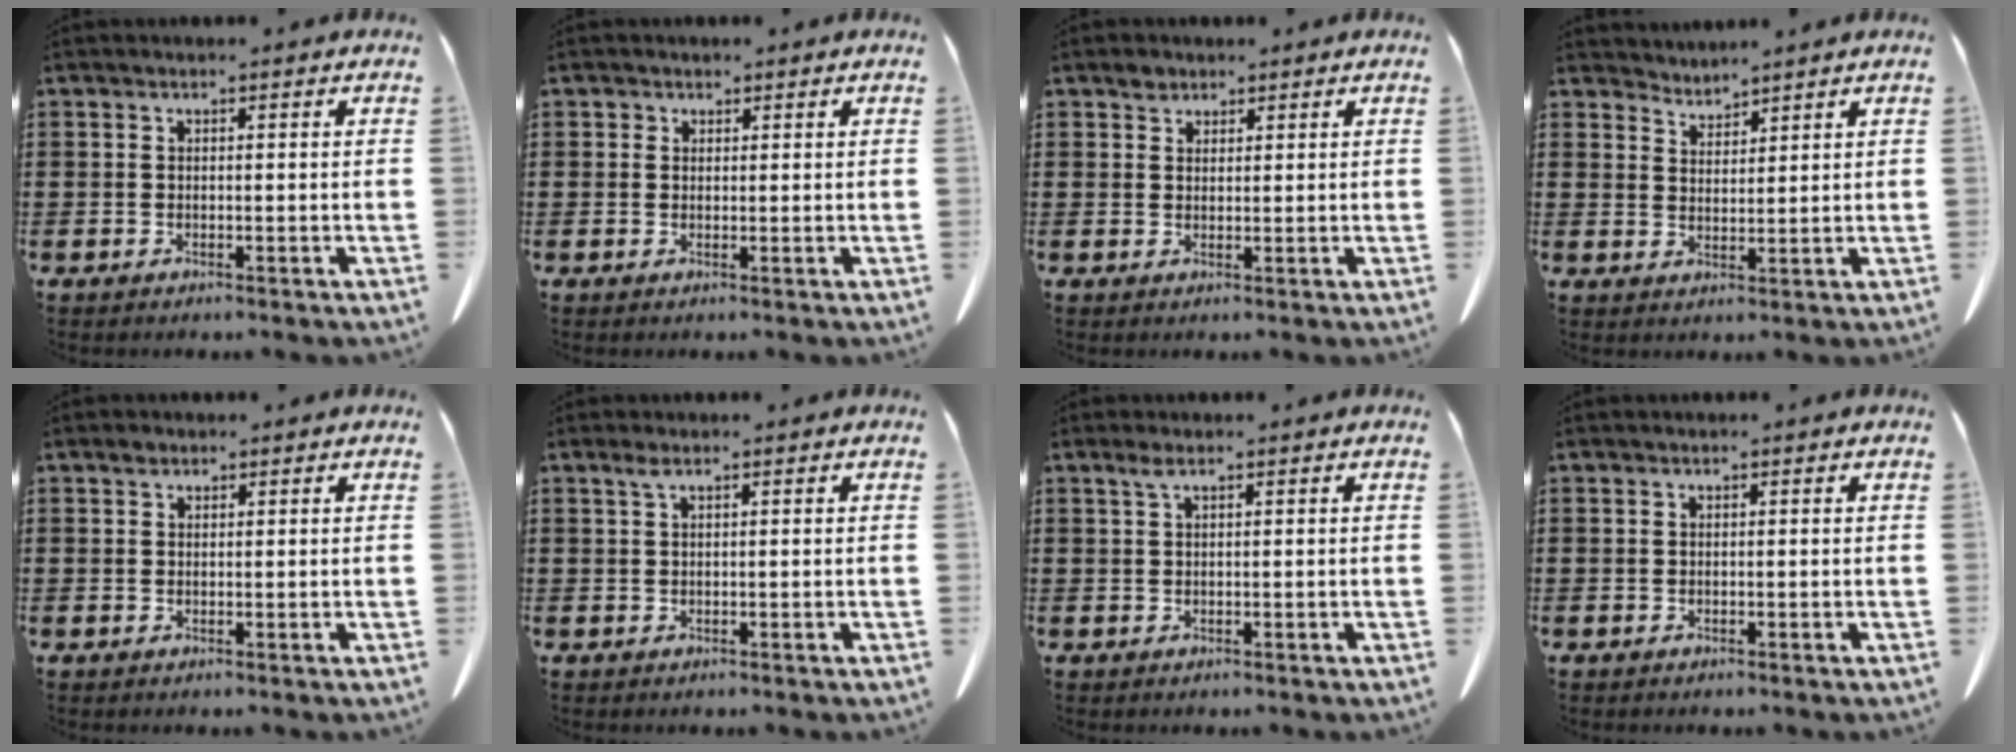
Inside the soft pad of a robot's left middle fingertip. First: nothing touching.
{"total": 1.0, "force": [0.6, 0.8, 0.1], "torque": [-0.005, 0.003, 0.012]}
{"total": 1.9, "force": [1.4, 1.2, 0.5], "torque": [-0.005, 0.001, 0.025]}
{"total": 2.6, "force": [2.6, -0.1, -0.5], "torque": [0.002, -0.013, 0.049]}
{"total": 1.0, "force": [0.7, 0.7, 0.4], "torque": [-0.011, 0.004, 0.012]}
{"total": 1.3, "force": [0.5, 0.3, 1.2], "torque": [-0.025, 0.003, 0.008]}
{"total": 1.4, "force": [0.6, 0.3, 1.3], "torque": [-0.027, 0.003, 0.010]}
{"total": 0.0}